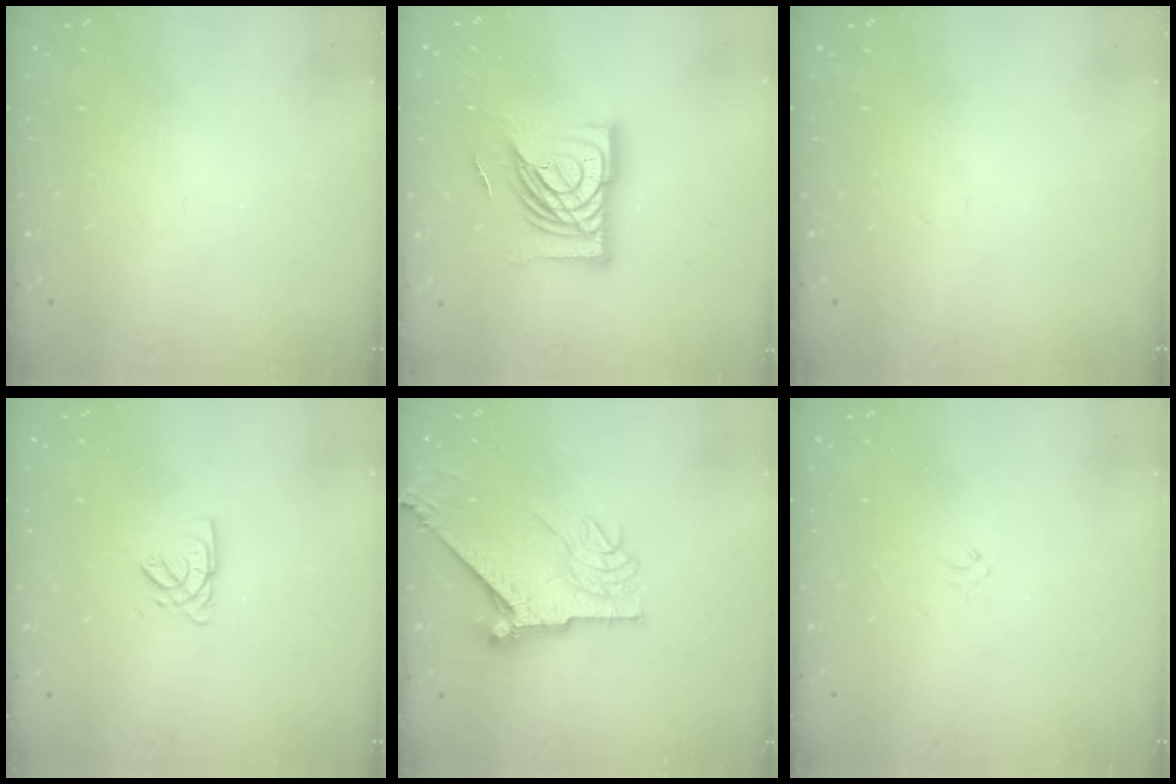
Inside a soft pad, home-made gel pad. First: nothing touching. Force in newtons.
{"total": 19.6, "press": 19.5, "slide": 2.2}
{"total": 0.0}
{"total": 2.7, "press": 2.7, "slide": 0.3}
{"total": 10.8, "press": 10.7, "slide": 1.1}
{"total": 0.9, "press": 0.8, "slide": 0.4}